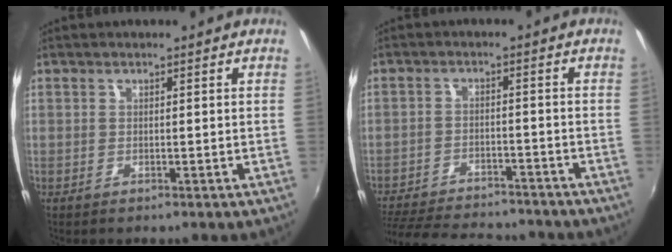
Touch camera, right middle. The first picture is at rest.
{"total": 19.1, "force": [-16.5, 5.6, 7.8], "torque": [-0.173, -0.013, -0.237]}